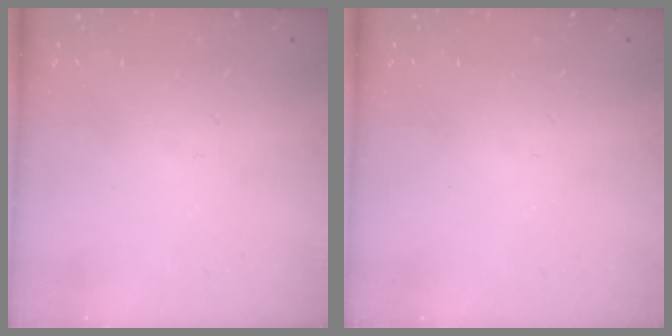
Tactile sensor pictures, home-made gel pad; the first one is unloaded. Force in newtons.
{"total": 0.0}